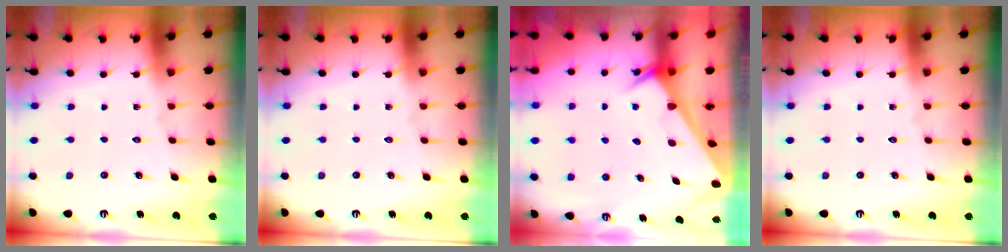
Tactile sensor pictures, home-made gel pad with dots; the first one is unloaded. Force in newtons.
{"total": 0.0}
{"total": 2.5, "press": 2.5, "slide": 0.1}
{"total": 0.0}